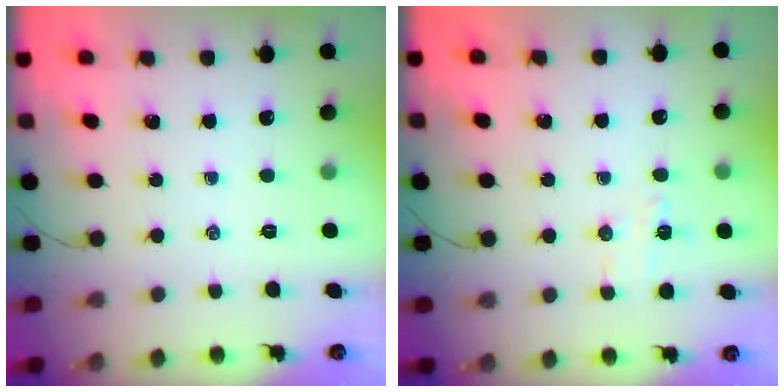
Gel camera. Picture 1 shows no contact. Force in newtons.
{"total": 6.2, "press": 6.1, "slide": 1.3}